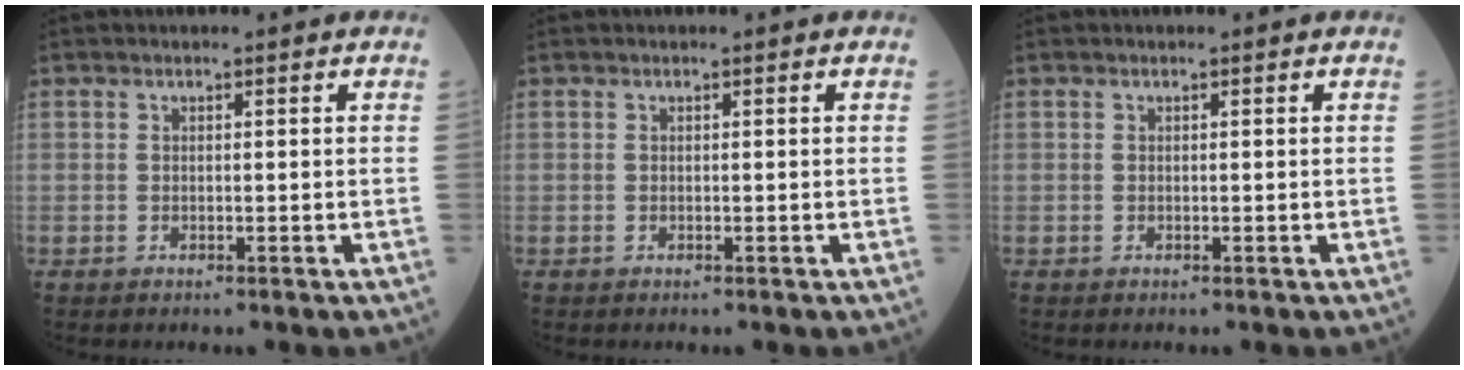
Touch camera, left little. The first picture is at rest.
{"total": 0.0}
{"total": 0.0}